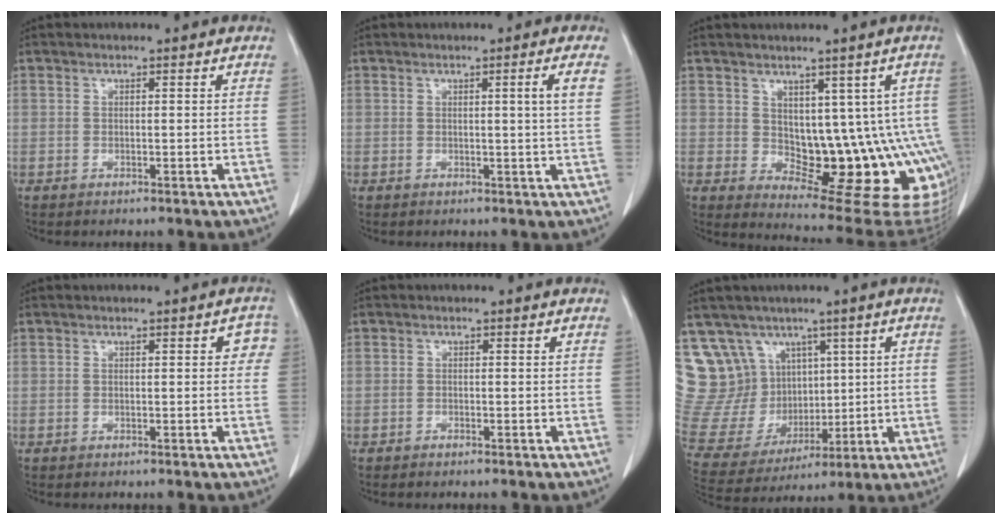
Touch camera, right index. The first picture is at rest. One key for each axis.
{"total": 2.6, "fx": 0.7, "fy": -0.8, "fz": 2.4, "tx": -0.035, "ty": -0.004, "tz": 0.012}
{"total": 13.9, "fx": -0.2, "fy": 7.1, "fz": 11.9, "tx": -0.114, "ty": 0.009, "tz": 0.017}
{"total": 2.3, "fx": 0.5, "fy": 1.1, "fz": 1.9, "tx": -0.009, "ty": 0.011, "tz": 0.001}
{"total": 0.7, "fx": -0.6, "fy": 0.0, "fz": 0.3, "tx": -0.008, "ty": 0.000, "tz": -0.010}
{"total": 17.0, "fx": 8.9, "fy": 13.4, "fz": 5.4, "tx": -0.135, "ty": 0.064, "tz": 0.204}